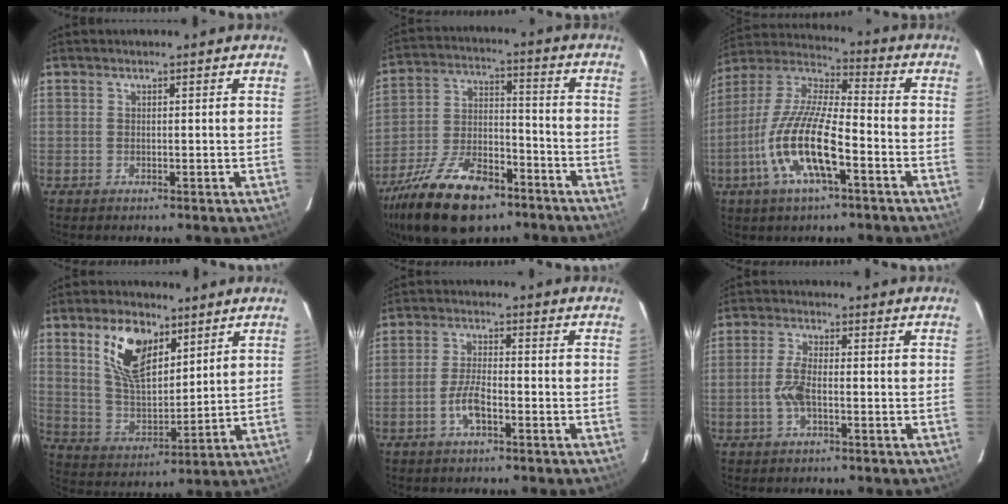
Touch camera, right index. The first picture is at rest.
{"total": 20.5, "force": [-13.8, 9.1, 12.1], "torque": [-0.248, -0.018, -0.232]}
{"total": 16.1, "force": [-6.3, 4.2, 14.2], "torque": [-0.291, -0.009, -0.128]}
{"total": 13.0, "force": [6.8, 6.6, 8.9], "torque": [-0.163, 0.011, 0.139]}
{"total": 5.0, "force": [-2.4, 1.6, 4.2], "torque": [-0.092, 0.004, -0.046]}
{"total": 4.6, "force": [-1.3, 1.6, 4.2], "torque": [-0.093, 0.004, -0.026]}